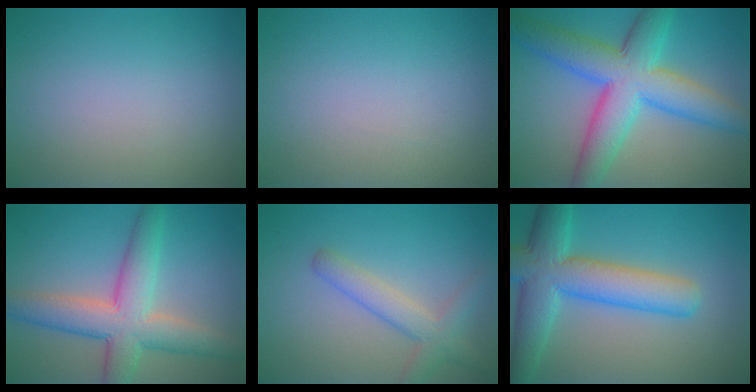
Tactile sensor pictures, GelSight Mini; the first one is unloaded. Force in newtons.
{"total": 0.0}
{"total": 9.5, "press": 9.5, "slide": 0.1}
{"total": 7.2, "press": 7.2, "slide": 0.2}
{"total": 3.4, "press": 3.4, "slide": 0.2}
{"total": 8.2, "press": 8.2, "slide": 0.4}